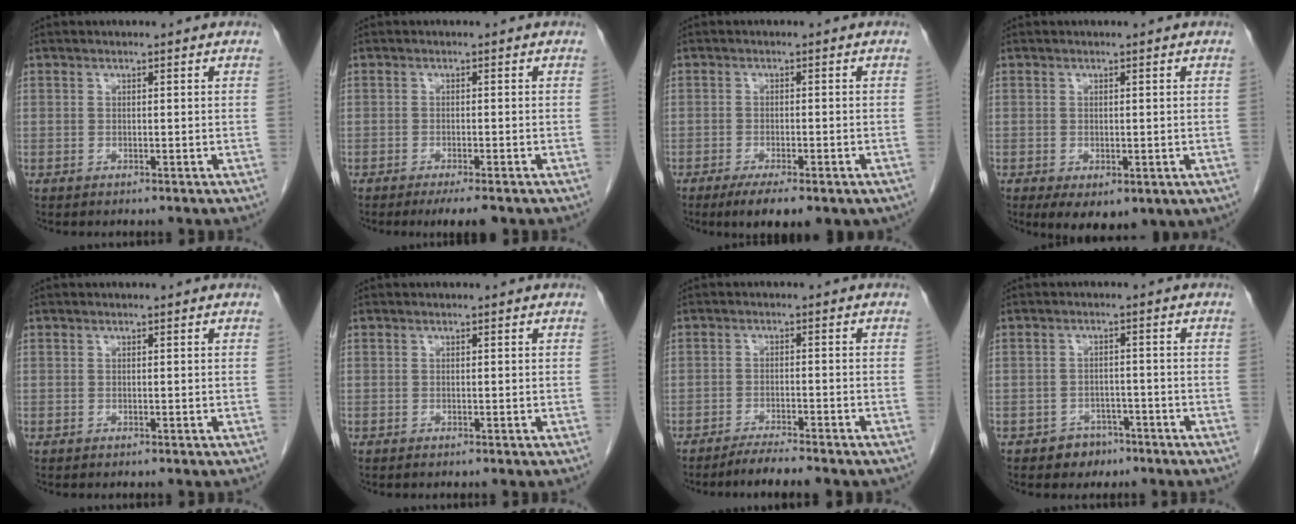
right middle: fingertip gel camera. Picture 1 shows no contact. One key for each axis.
{"total": 4.1, "fx": -3.0, "fy": 0.5, "fz": 2.7, "tx": -0.034, "ty": -0.009, "tz": -0.041}
{"total": 8.0, "fx": -5.3, "fy": 2.2, "fz": 5.5, "tx": -0.071, "ty": -0.014, "tz": -0.072}
{"total": 7.2, "fx": -2.8, "fy": 4.0, "fz": 5.2, "tx": -0.075, "ty": -0.016, "tz": -0.028}
{"total": 0.0}
{"total": 0.0}
{"total": 5.5, "fx": -4.9, "fy": 0.0, "fz": 2.6, "tx": -0.037, "ty": -0.012, "tz": -0.076}
{"total": 3.3, "fx": -2.2, "fy": 2.4, "fz": 0.5, "tx": -0.006, "ty": 0.012, "tz": -0.027}